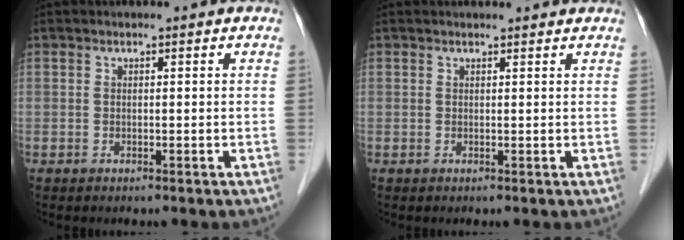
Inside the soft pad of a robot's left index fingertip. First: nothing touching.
{"total": 3.1, "force": [3.0, 0.5, 0.5], "torque": [-0.013, 0.011, 0.028]}